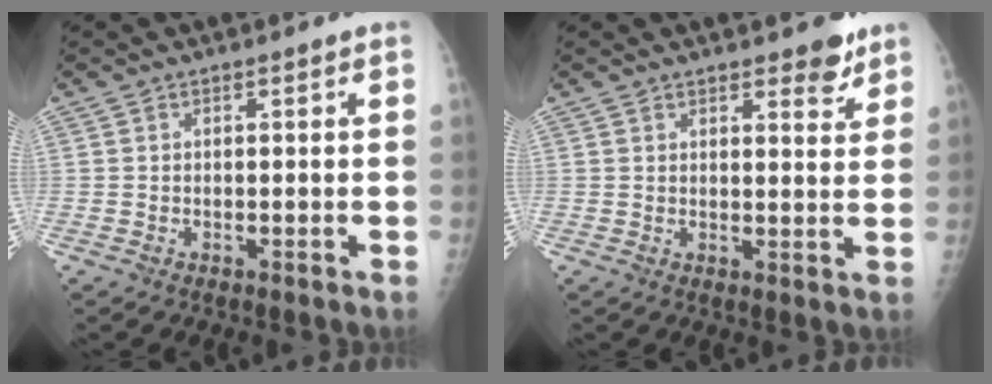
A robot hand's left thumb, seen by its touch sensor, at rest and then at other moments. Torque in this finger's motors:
{"motor_torque": [0.05, 0.10, -0.30, -0.18, 0.01]}